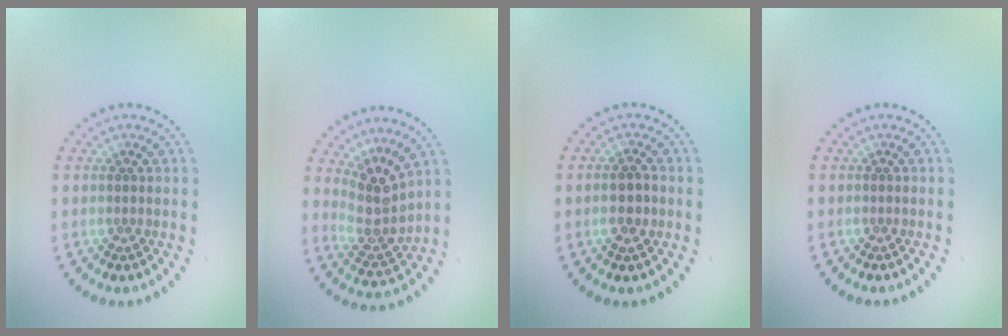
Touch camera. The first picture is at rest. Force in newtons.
{"total": 3.7, "press": 2.7, "slide": 2.5}
{"total": 2.1, "press": 2.1, "slide": 0.4}
{"total": 0.0}